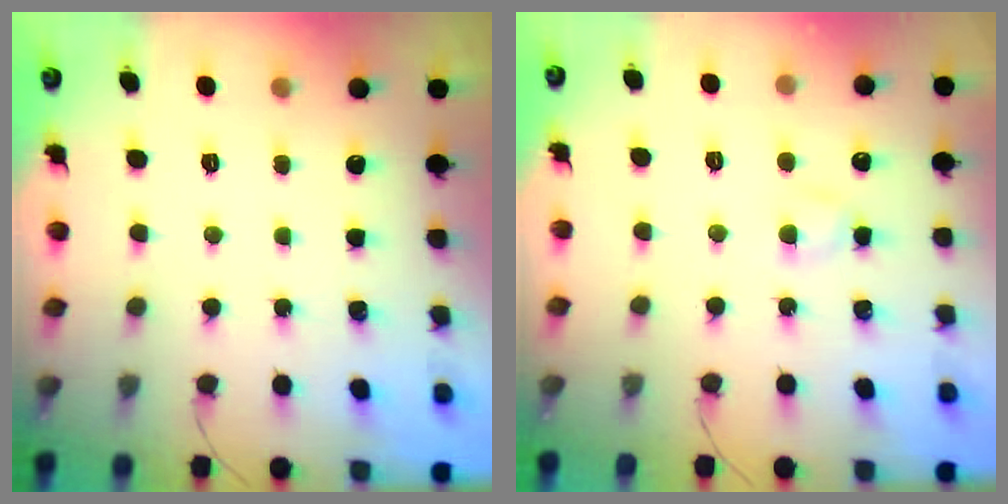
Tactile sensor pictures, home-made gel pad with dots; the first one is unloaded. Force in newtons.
{"total": 2.9, "press": 2.7, "slide": 1.0}